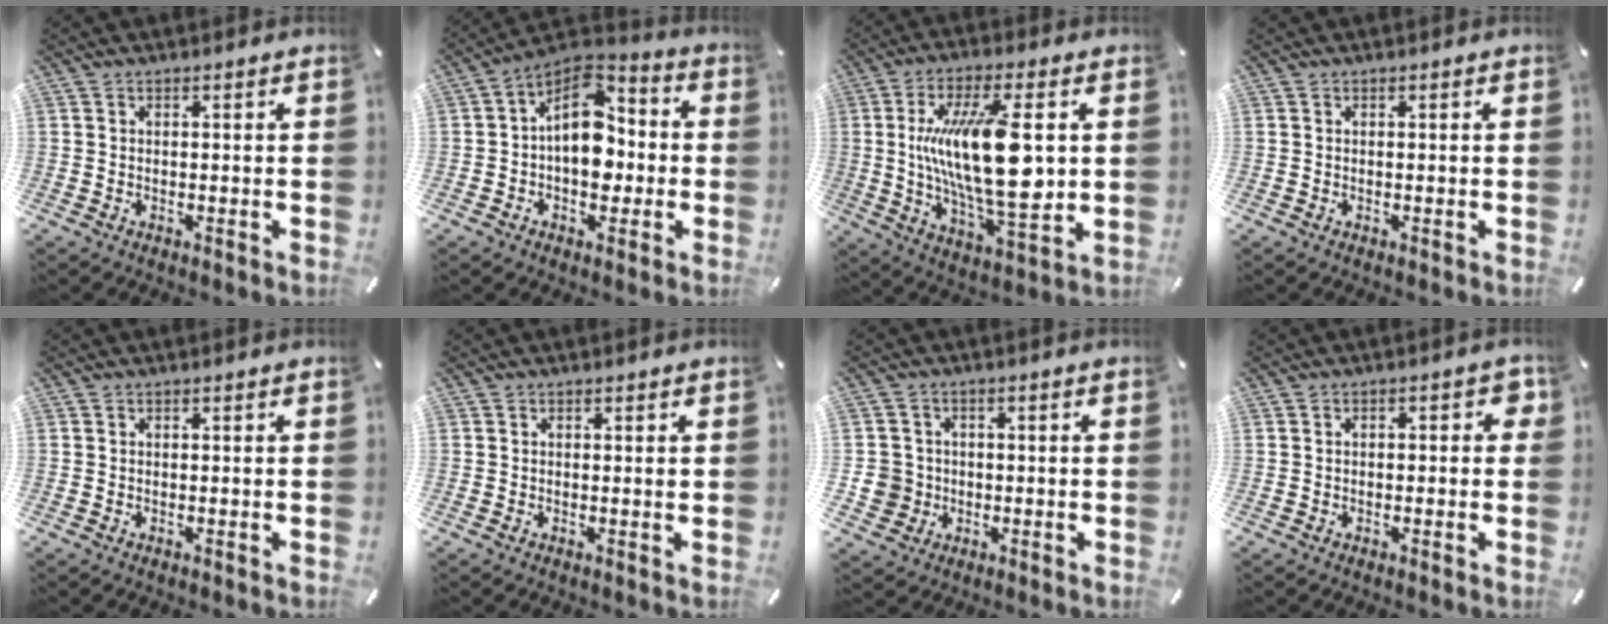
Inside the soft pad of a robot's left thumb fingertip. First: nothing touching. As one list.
[{"total": 12.7, "force": [-0.3, 9.0, 8.9], "torque": [-0.139, -0.010, -0.008]}, {"total": 20.5, "force": [2.7, 7.3, 19.0], "torque": [-0.388, -0.023, 0.032]}, {"total": 0.0}, {"total": 0.0}, {"total": 0.0}, {"total": 6.3, "force": [-0.7, 6.2, 0.9], "torque": [-0.022, 0.010, -0.011]}, {"total": 3.1, "force": [0.1, 1.6, 2.7], "torque": [-0.037, 0.004, -0.003]}]